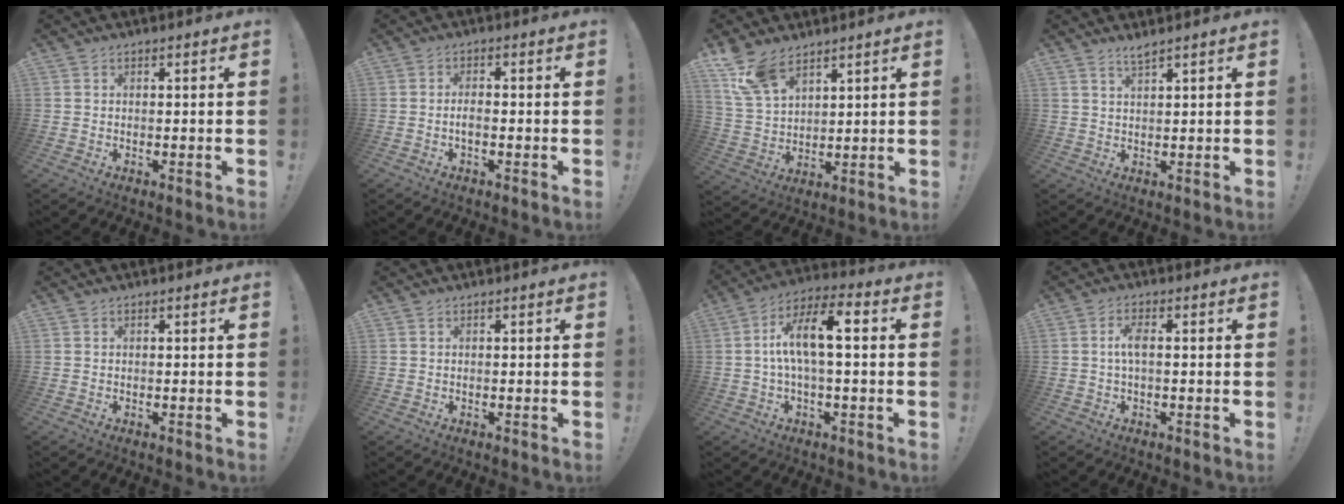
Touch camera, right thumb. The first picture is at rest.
{"total": 2.3, "force": [-1.0, 0.9, 1.9], "torque": [-0.040, 0.004, -0.020]}
{"total": 10.3, "force": [7.4, 5.1, 5.0], "torque": [-0.101, -0.035, 0.148]}
{"total": 2.9, "force": [2.4, 0.1, 1.6], "torque": [-0.034, -0.011, 0.042]}
{"total": 0.0}
{"total": 0.0}
{"total": 12.0, "force": [0.9, 4.2, 11.2], "torque": [-0.192, 0.008, 0.012]}
{"total": 4.0, "force": [-0.1, 1.3, 3.8], "torque": [-0.077, 0.012, -0.002]}